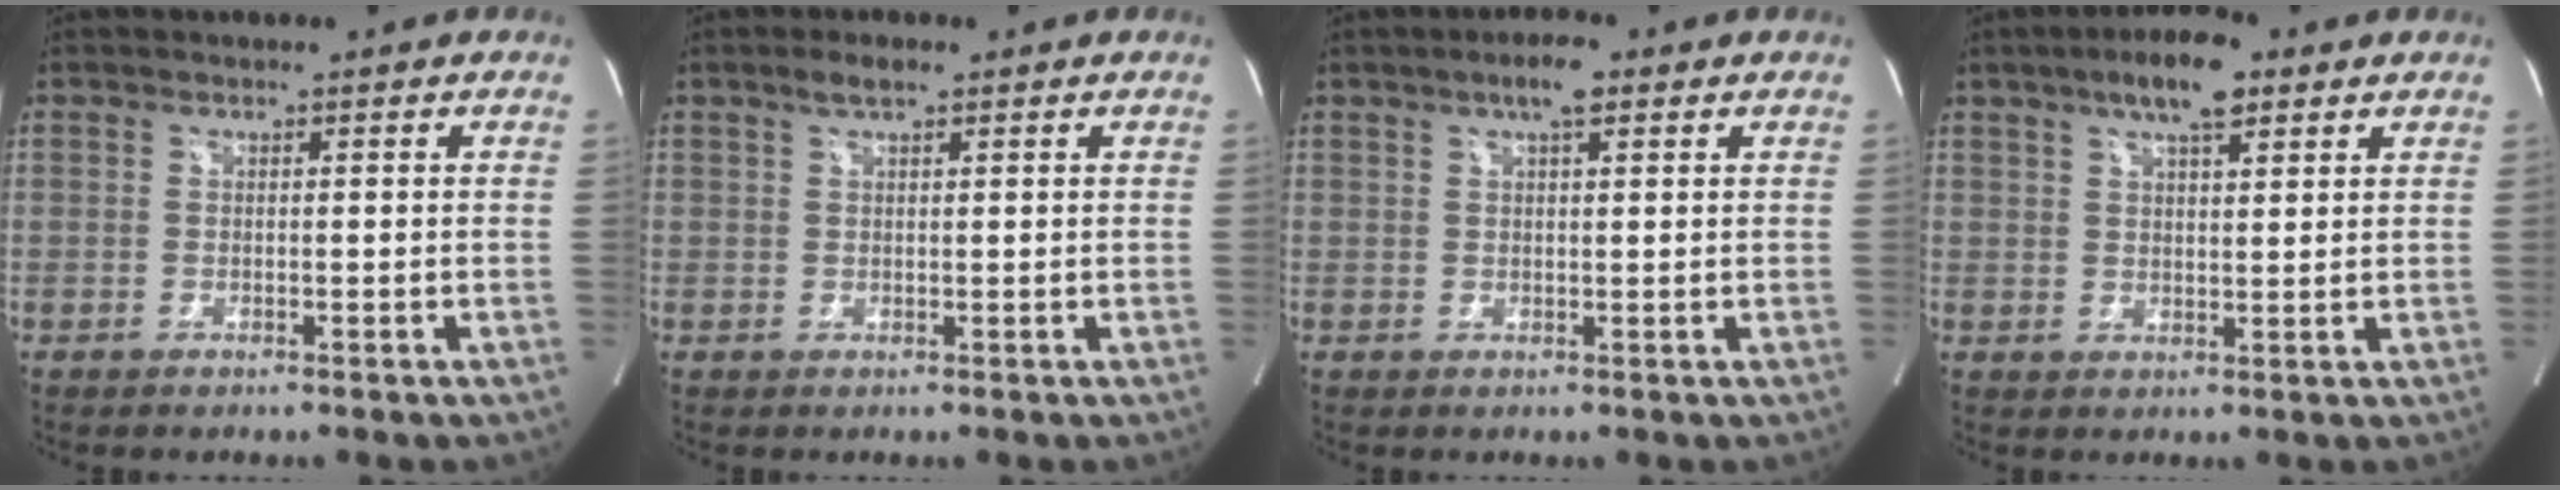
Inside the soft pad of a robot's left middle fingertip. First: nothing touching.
{"total": 2.2, "force": [1.5, 0.6, 1.5], "torque": [-0.031, 0.007, 0.028]}
{"total": 3.9, "force": [2.3, 0.7, 3.1], "torque": [-0.057, 0.009, 0.037]}
{"total": 7.4, "force": [4.6, 2.0, 5.5], "torque": [-0.098, 0.012, 0.075]}